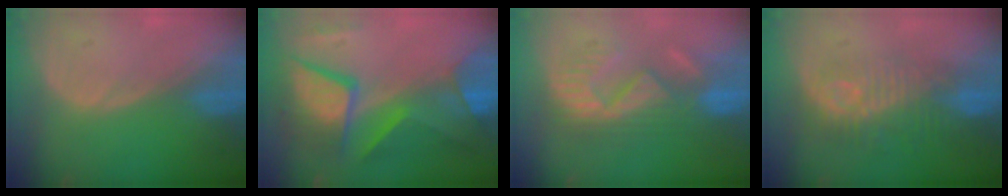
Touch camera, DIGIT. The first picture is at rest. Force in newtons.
{"total": 11.9, "press": 11.9, "slide": 1.1}
{"total": 8.8, "press": 8.7, "slide": 1.5}
{"total": 9.7, "press": 8.7, "slide": 4.4}